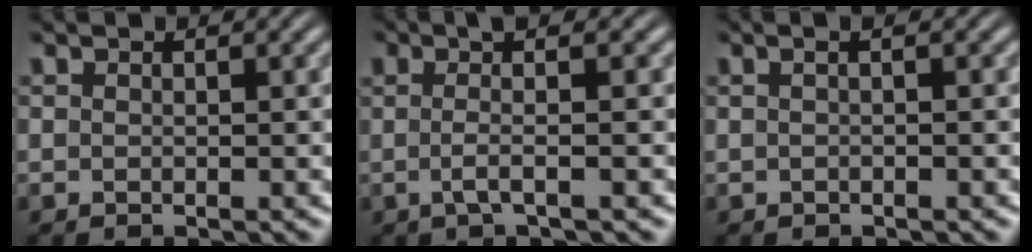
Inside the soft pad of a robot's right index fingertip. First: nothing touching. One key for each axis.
{"total": 2.7, "fx": 0.0, "fy": -0.2, "fz": 2.7, "tx": -0.051, "ty": -0.006, "tz": 0.001}
{"total": 1.3, "fx": 0.1, "fy": 0.1, "fz": 1.3, "tx": -0.009, "ty": 0.011, "tz": -0.006}